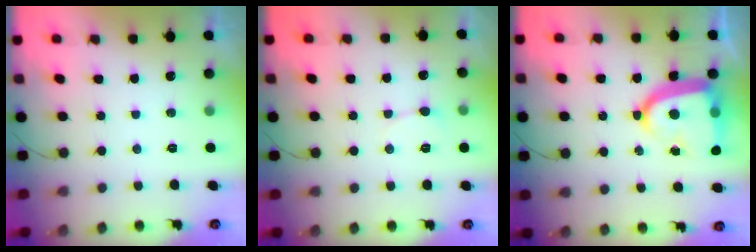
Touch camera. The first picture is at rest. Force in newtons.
{"total": 3.9, "press": 3.8, "slide": 0.4}
{"total": 15.8, "press": 15.7, "slide": 1.1}